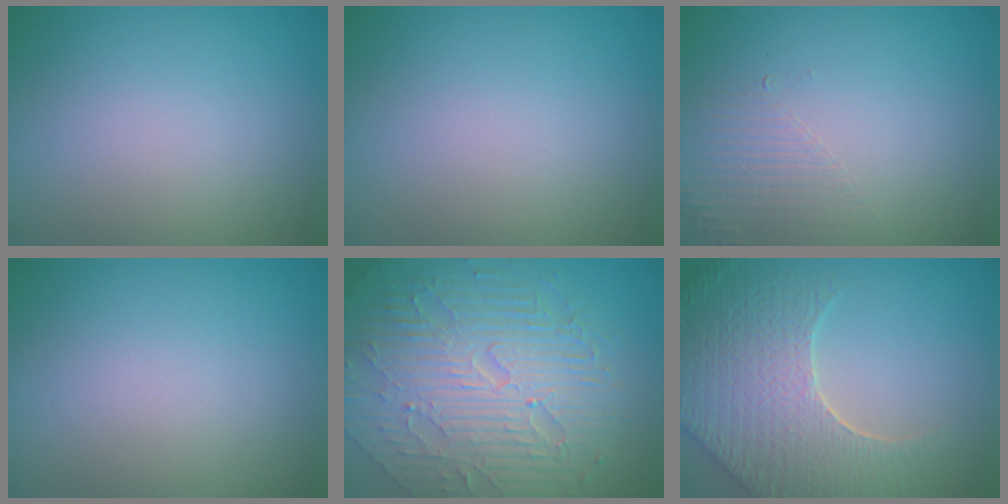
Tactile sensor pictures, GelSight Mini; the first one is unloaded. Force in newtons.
{"total": 0.0}
{"total": 1.6, "press": 0.4, "slide": 1.5}
{"total": 0.0}
{"total": 9.5, "press": 6.3, "slide": 7.1}
{"total": 8.3, "press": 6.1, "slide": 5.6}